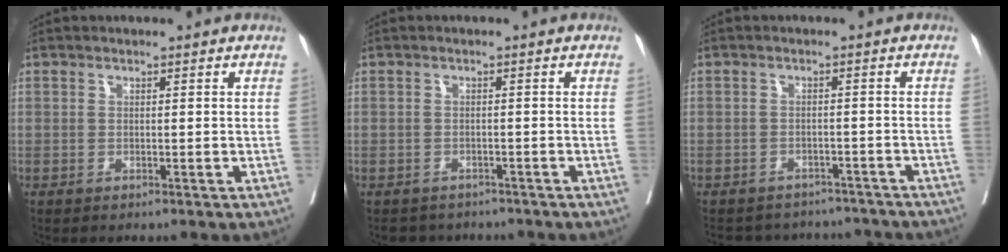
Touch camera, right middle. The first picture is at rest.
{"total": 4.1, "force": [-3.7, 1.7, 0.0], "torque": [0.000, 0.000, -0.047]}
{"total": 11.8, "force": [-10.9, 4.1, 2.0], "torque": [-0.035, 0.016, -0.121]}